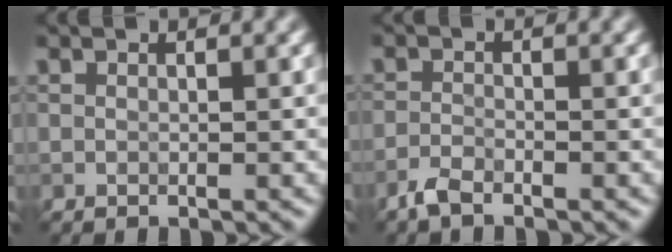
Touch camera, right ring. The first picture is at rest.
{"total": 1.8, "force": [-1.5, 0.4, 0.8], "torque": [-0.021, -0.001, -0.036]}